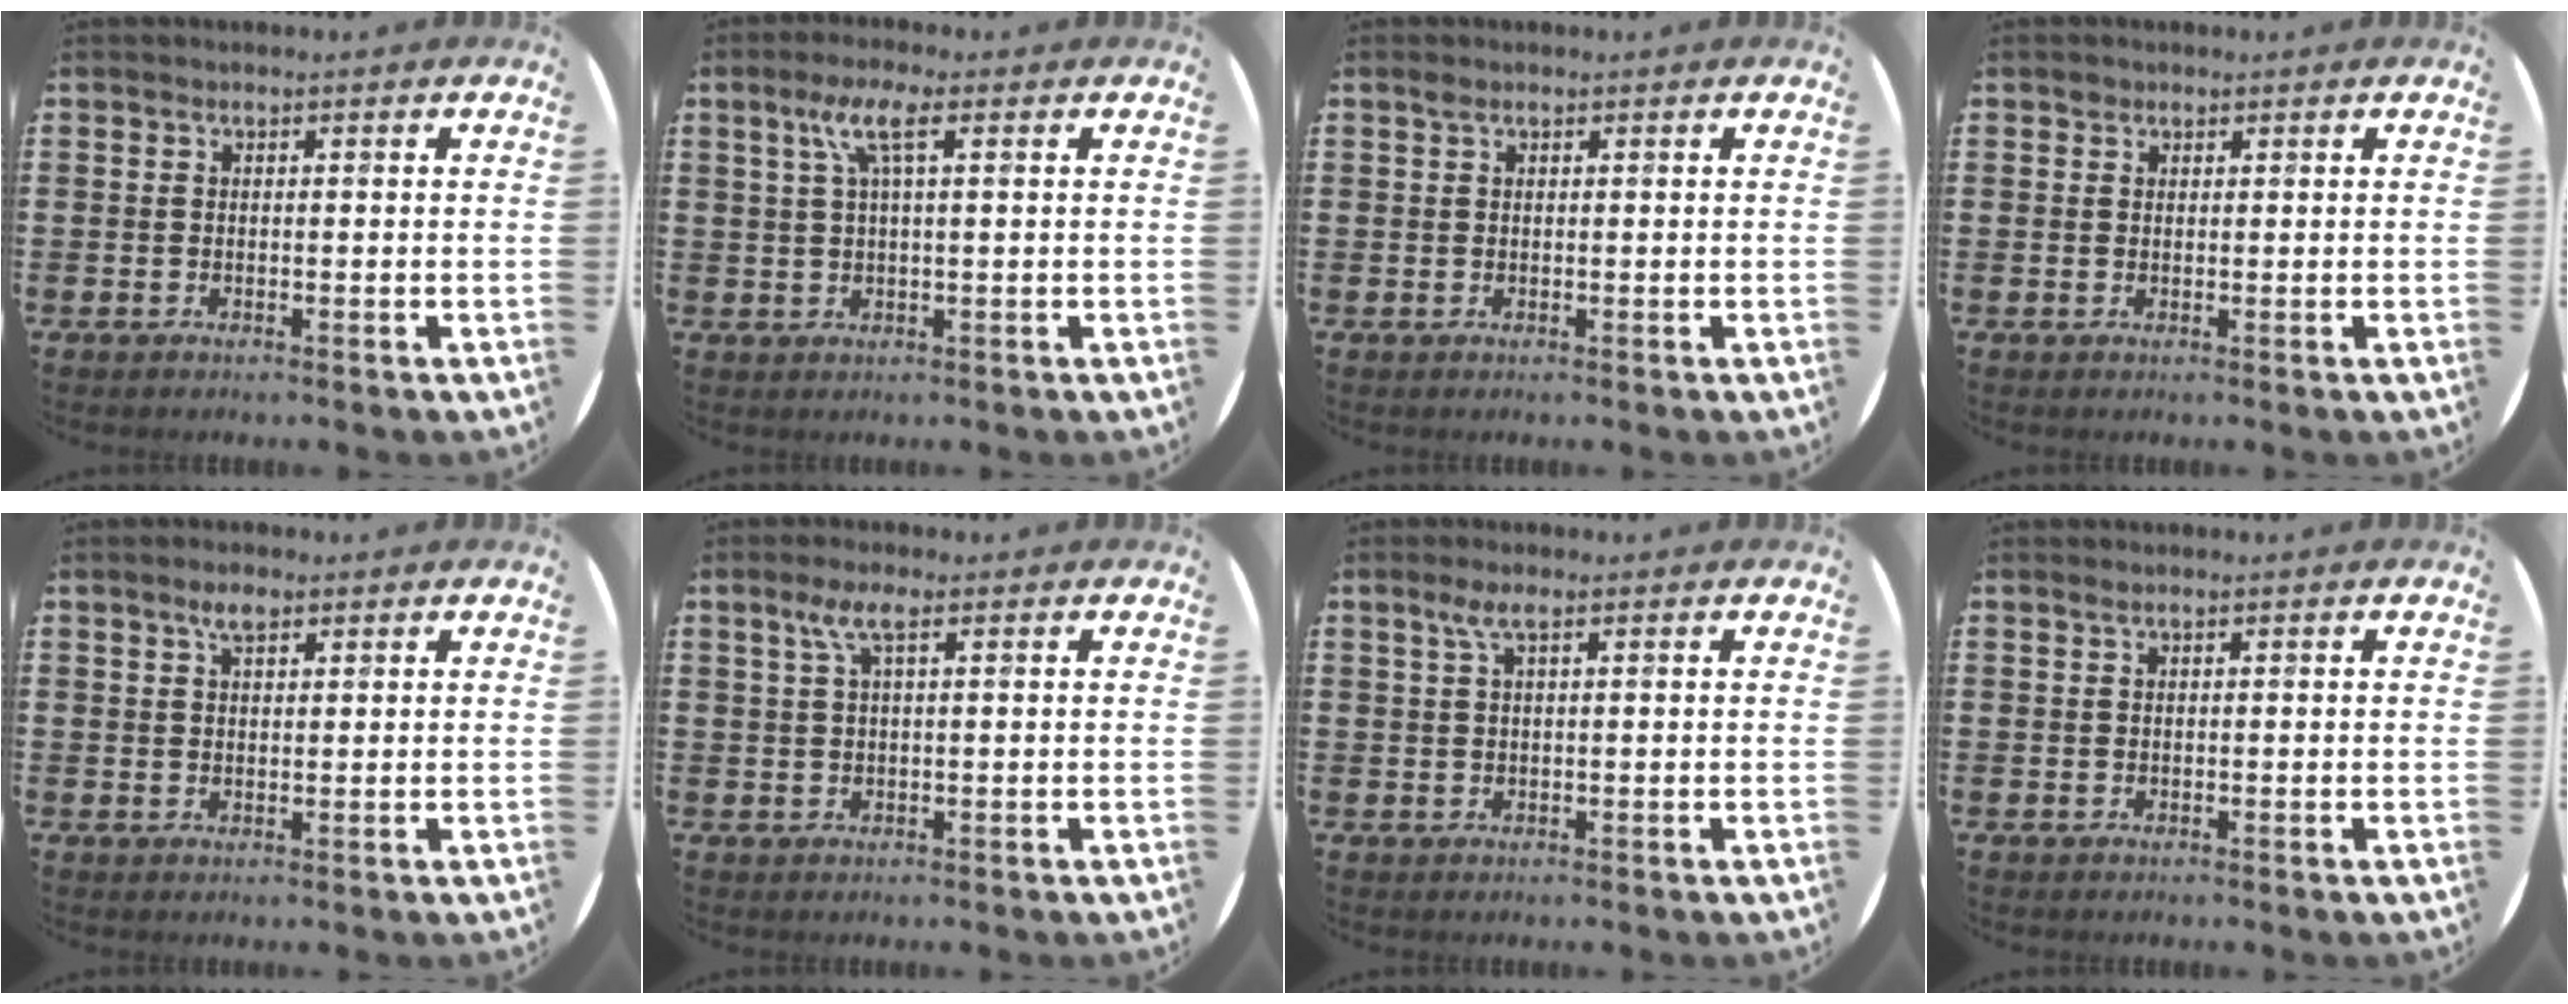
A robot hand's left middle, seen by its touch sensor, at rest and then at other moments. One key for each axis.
{"total": 4.2, "fx": 1.8, "fy": 0.8, "fz": 3.7, "tx": -0.078, "ty": 0.011, "tz": 0.028}
{"total": 0.5, "fx": 0.4, "fy": 0.2, "fz": 0.3, "tx": -0.005, "ty": 0.003, "tz": 0.007}
{"total": 0.8, "fx": 0.6, "fy": 0.5, "fz": 0.0, "tx": 0.008, "ty": 0.000, "tz": 0.010}
{"total": 2.6, "fx": 1.8, "fy": 1.0, "fz": 1.6, "tx": -0.026, "ty": 0.004, "tz": 0.030}
{"total": 2.9, "fx": 1.3, "fy": 0.7, "fz": 2.6, "tx": -0.052, "ty": 0.010, "tz": 0.020}
{"total": 2.1, "fx": 1.0, "fy": 0.3, "fz": 1.8, "tx": -0.037, "ty": 0.006, "tz": 0.015}
{"total": 0.0}